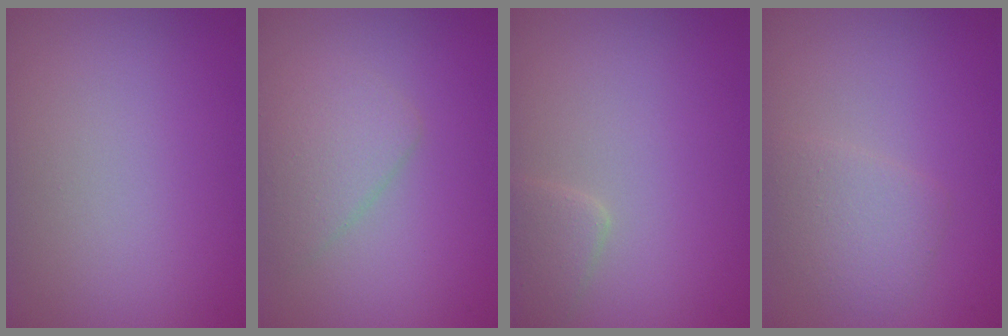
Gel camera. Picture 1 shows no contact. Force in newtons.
{"total": 2.4, "press": 2.4, "slide": 0.2}
{"total": 1.7, "press": 1.7, "slide": 0.1}
{"total": 2.2, "press": 2.2, "slide": 0.0}